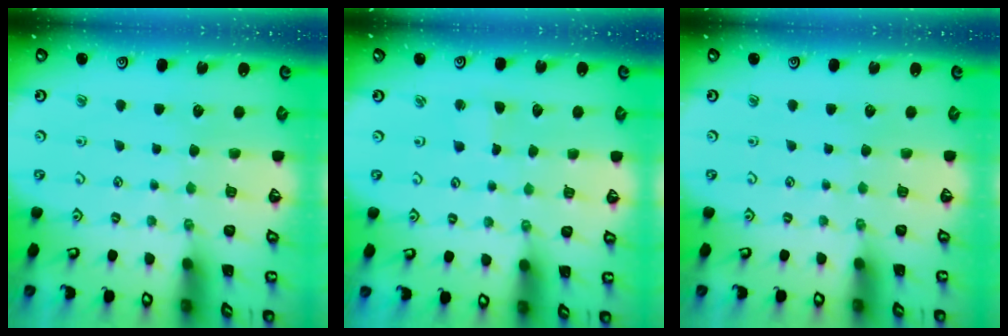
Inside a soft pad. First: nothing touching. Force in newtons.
{"total": 1.8, "press": 1.7, "slide": 0.3}
{"total": 0.0}